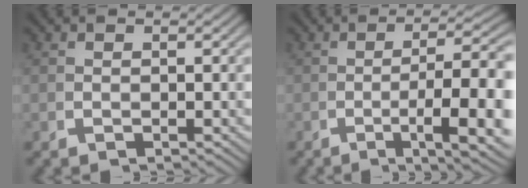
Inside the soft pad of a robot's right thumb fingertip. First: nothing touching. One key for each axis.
{"total": 9.9, "fx": -2.3, "fy": 3.7, "fz": 8.9, "tx": -0.140, "ty": -0.020, "tz": -0.020}